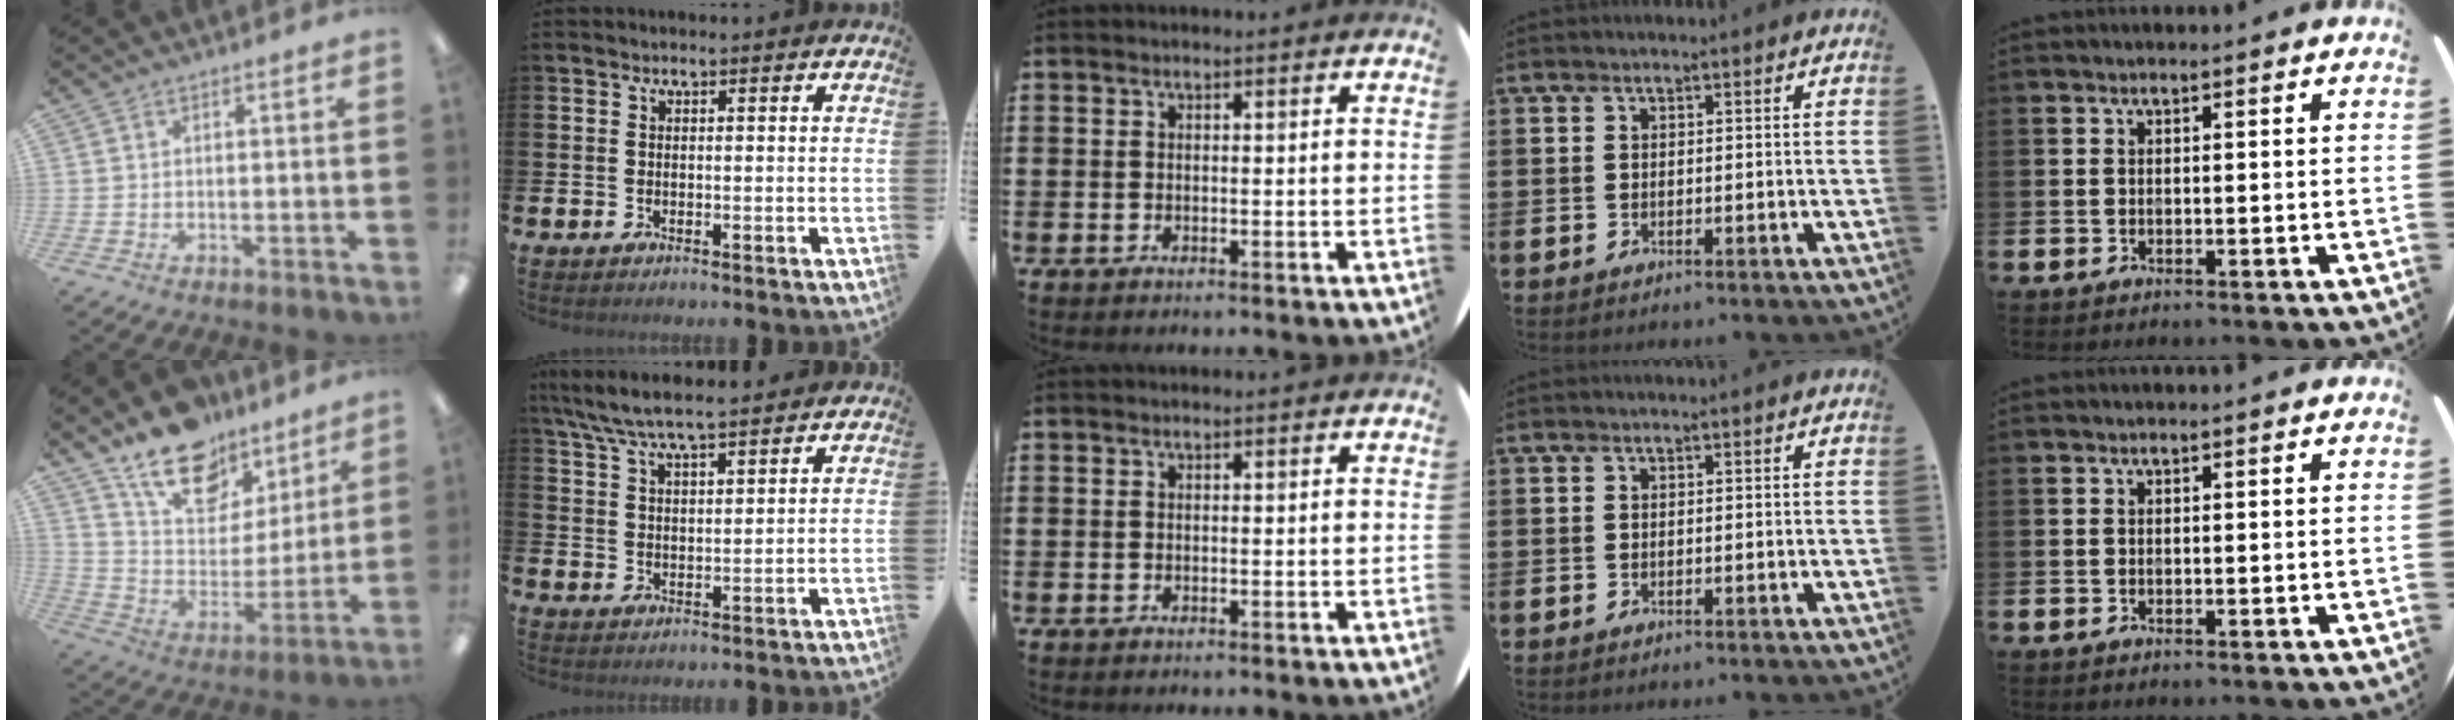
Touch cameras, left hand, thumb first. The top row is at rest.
{"thumb": {"total": 17.1, "force": [13.2, 8.7, 6.6], "torque": [-0.120, -0.087, 0.239]}, "index": {"total": 6.9, "force": [6.3, 0.9, 2.7], "torque": [-0.077, -0.022, 0.114]}}